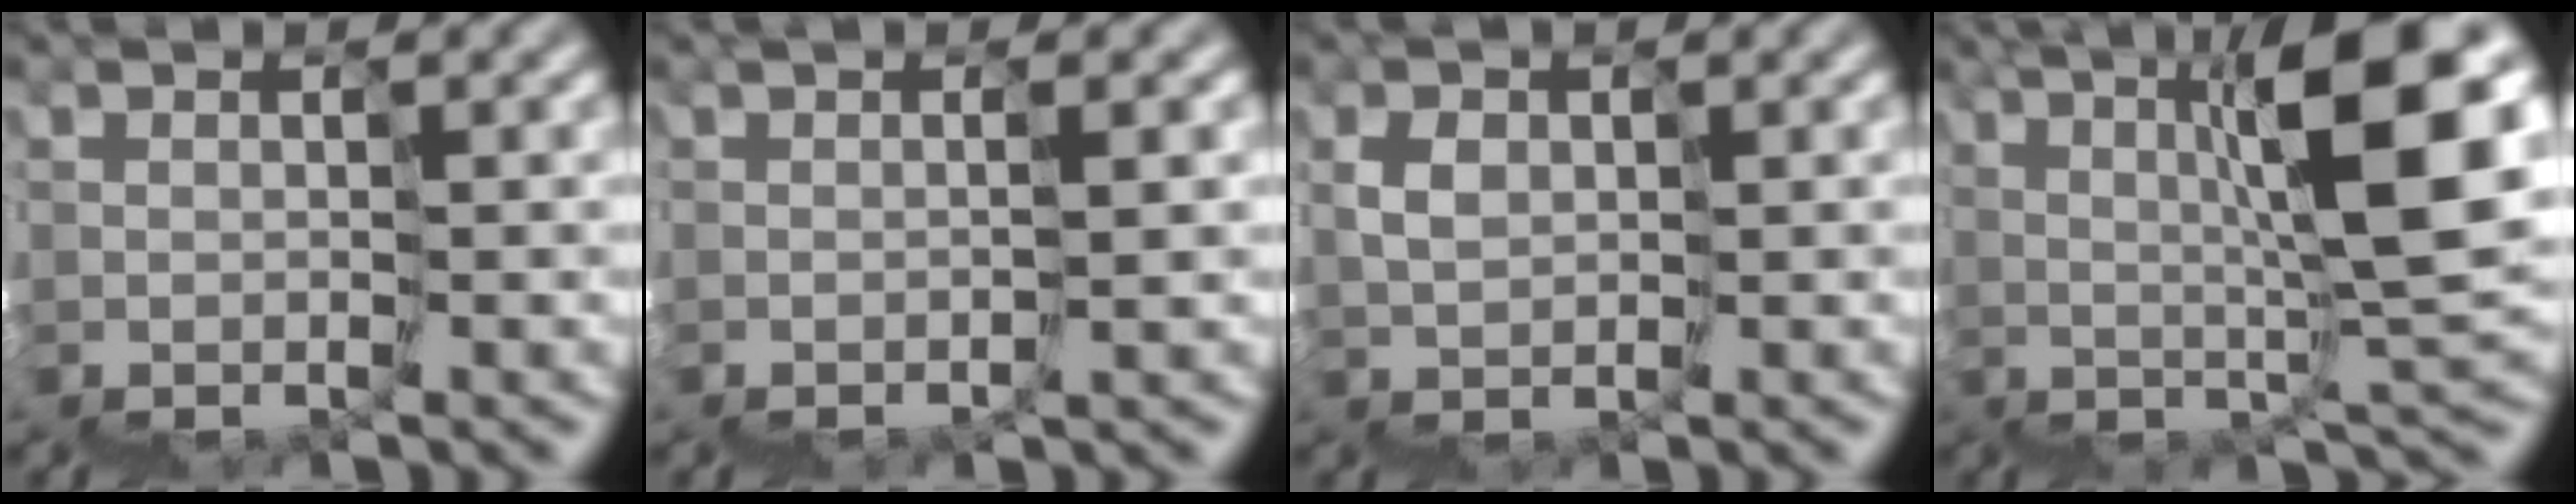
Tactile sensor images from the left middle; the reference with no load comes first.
{"total": 2.6, "force": [1.1, 0.1, 2.3], "torque": [-0.018, 0.013, 0.025]}
{"total": 0.7, "force": [0.6, 0.1, 0.3], "torque": [-0.016, 0.018, 0.007]}
{"total": 9.3, "force": [3.2, 0.1, 8.7], "torque": [-0.133, 0.033, 0.054]}